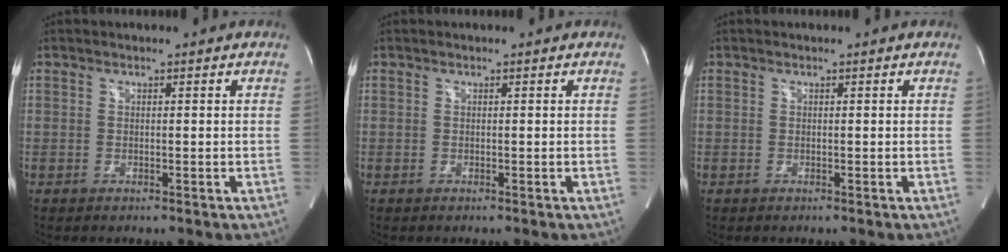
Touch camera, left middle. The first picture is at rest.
{"total": 0.0}
{"total": 0.0}